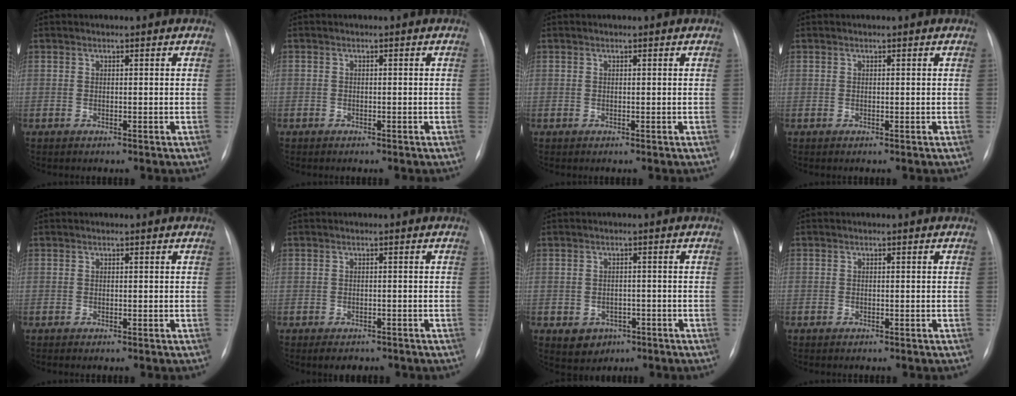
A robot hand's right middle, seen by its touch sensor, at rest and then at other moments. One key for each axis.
{"total": 0.6, "fx": -0.4, "fy": 0.4, "fz": 0.0, "tx": -0.001, "ty": 0.004, "tz": -0.009}
{"total": 0.0}
{"total": 0.0}
{"total": 0.0}
{"total": 4.0, "fx": -3.1, "fy": 1.9, "fz": 1.5, "tx": -0.017, "ty": -0.001, "tz": -0.034}
{"total": 4.0, "fx": -1.8, "fy": 3.3, "fz": 1.3, "tx": -0.015, "ty": 0.008, "tz": -0.012}
{"total": 0.8, "fx": -0.7, "fy": 0.4, "fz": 0.3, "tx": -0.007, "ty": 0.001, "tz": -0.010}